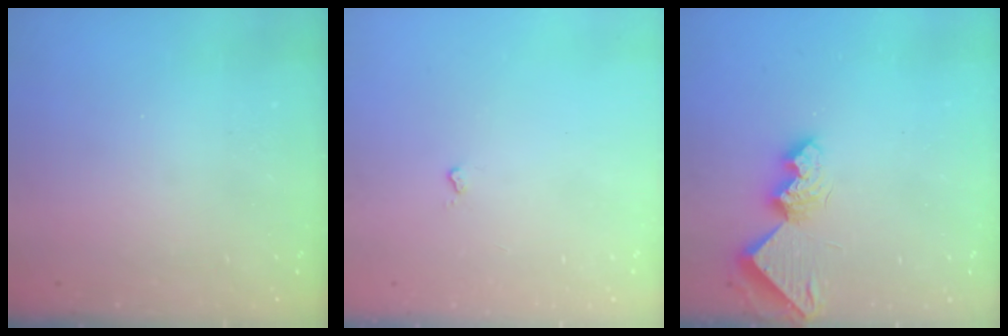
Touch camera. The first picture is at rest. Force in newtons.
{"total": 2.7, "press": 2.6, "slide": 0.4}
{"total": 9.5, "press": 9.5, "slide": 0.9}